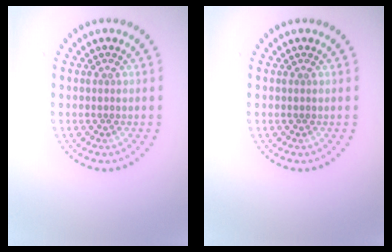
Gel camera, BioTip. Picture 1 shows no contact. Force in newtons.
{"total": 0.0}